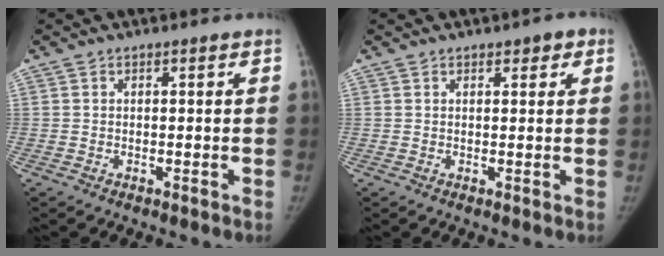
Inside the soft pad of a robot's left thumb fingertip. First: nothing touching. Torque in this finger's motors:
{"motor_torque": [-0.03, 0.07, -0.31, -0.04, 0.02]}